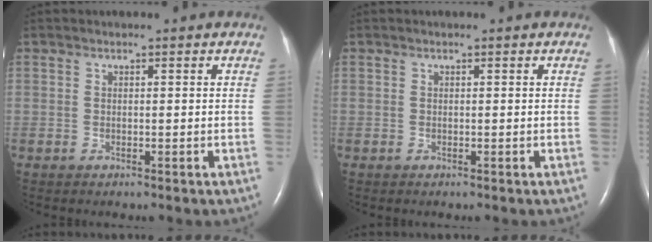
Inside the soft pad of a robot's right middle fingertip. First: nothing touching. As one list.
[{"total": 0.0}]